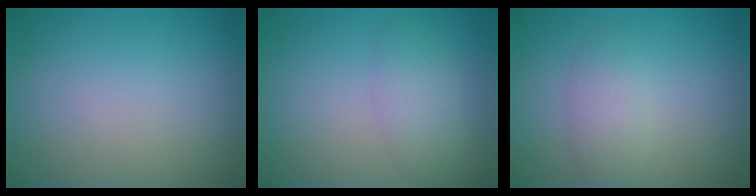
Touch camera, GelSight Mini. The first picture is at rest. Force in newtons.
{"total": 2.5, "press": 2.5, "slide": 0.0}
{"total": 2.2, "press": 2.1, "slide": 0.1}